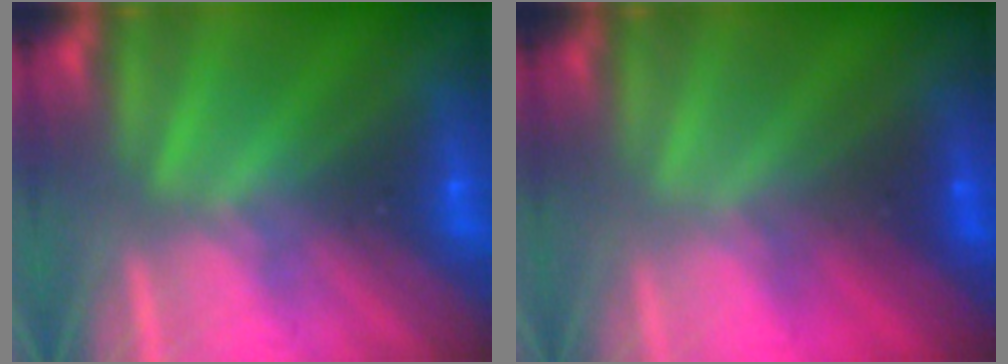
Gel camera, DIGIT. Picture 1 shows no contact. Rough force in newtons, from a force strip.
{"total": 1.5}